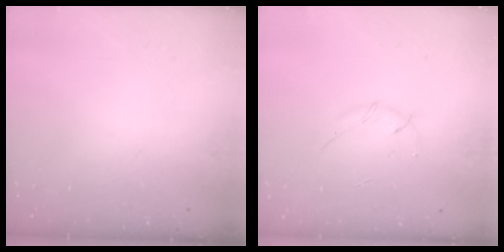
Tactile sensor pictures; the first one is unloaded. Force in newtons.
{"total": 3.0, "press": 2.9, "slide": 0.8}